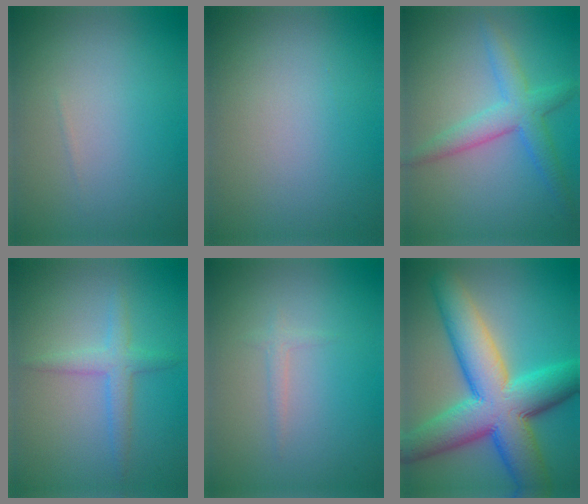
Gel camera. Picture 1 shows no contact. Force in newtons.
{"total": 0.0}
{"total": 3.7, "press": 3.7, "slide": 0.2}
{"total": 2.3, "press": 2.3, "slide": 0.1}
{"total": 0.9, "press": 0.9, "slide": 0.1}
{"total": 12.1, "press": 12.1, "slide": 0.3}